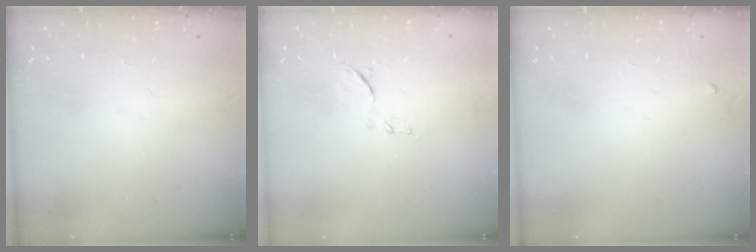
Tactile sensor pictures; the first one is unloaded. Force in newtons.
{"total": 7.9, "press": 7.9, "slide": 0.7}
{"total": 2.6, "press": 2.6, "slide": 0.4}